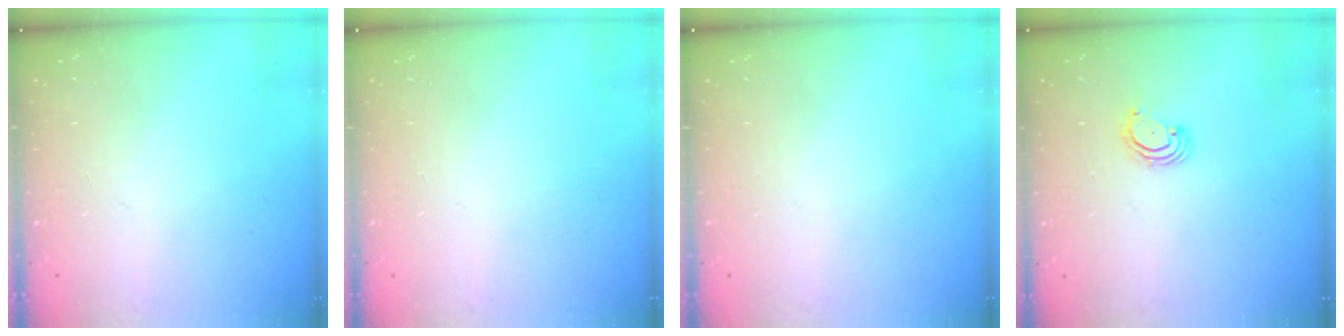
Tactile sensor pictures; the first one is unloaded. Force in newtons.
{"total": 0.0}
{"total": 0.0}
{"total": 2.6, "press": 2.6, "slide": 0.3}